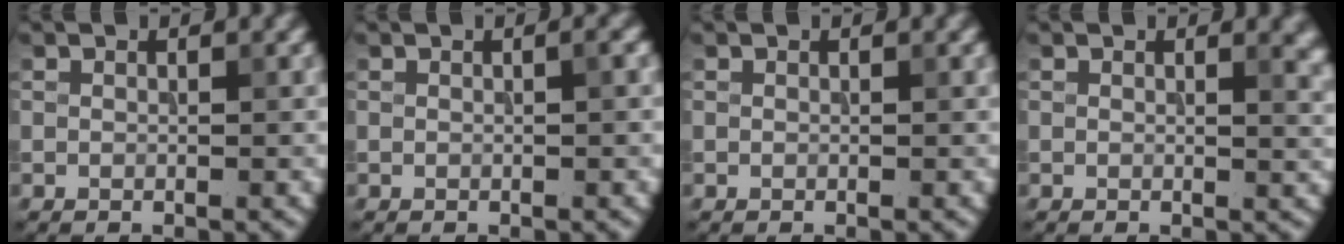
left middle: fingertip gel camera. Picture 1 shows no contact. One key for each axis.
{"total": 0.5, "fx": 0.0, "fy": -0.1, "fz": 0.5, "tx": -0.010, "ty": 0.004, "tz": 0.001}
{"total": 0.0}
{"total": 1.8, "fx": 1.1, "fy": 0.6, "fz": 1.3, "tx": -0.016, "ty": -0.007, "tz": 0.019}